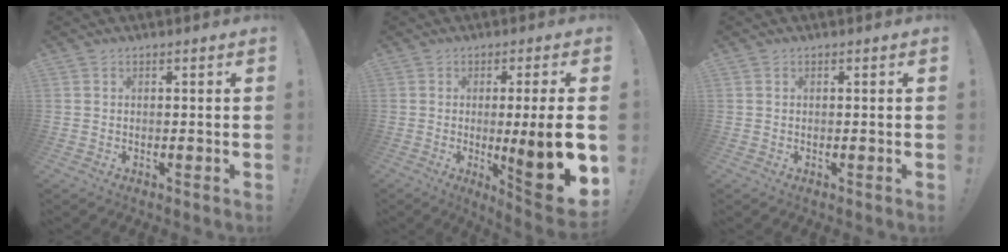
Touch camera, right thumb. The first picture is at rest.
{"total": 14.6, "force": [-2.0, 1.3, 14.4], "torque": [-0.193, -0.007, -0.023]}
{"total": 0.0}